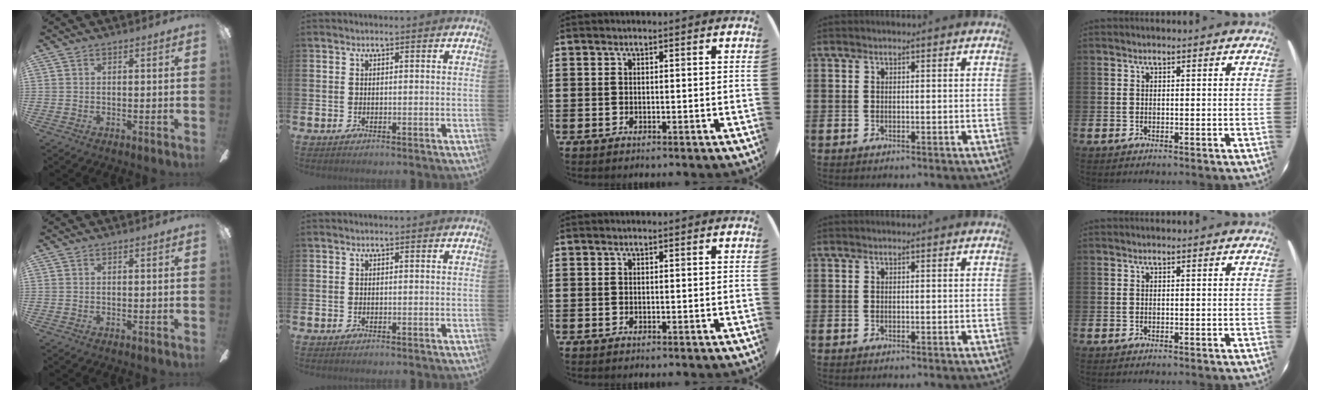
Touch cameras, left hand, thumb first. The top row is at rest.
{}